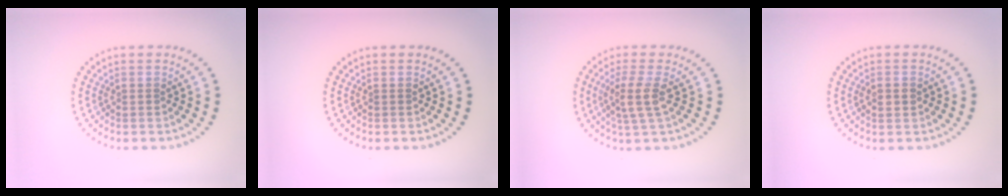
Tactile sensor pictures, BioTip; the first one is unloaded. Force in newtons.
{"total": 0.0}
{"total": 2.9, "press": 2.3, "slide": 1.8}
{"total": 1.6, "press": 1.6, "slide": 0.1}